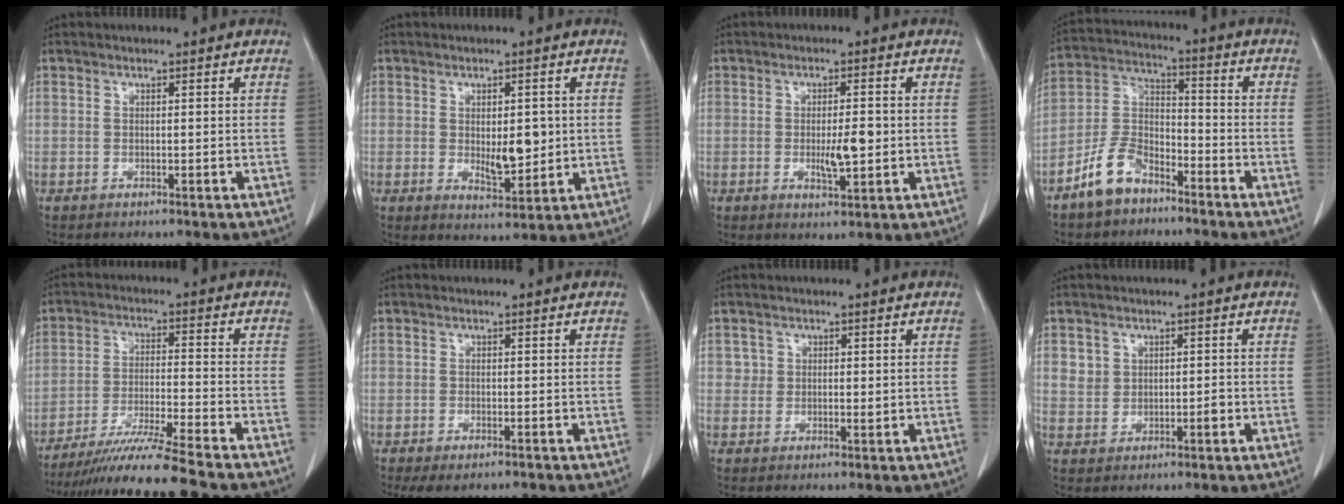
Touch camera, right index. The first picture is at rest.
{"total": 5.6, "force": [0.1, 2.4, 5.1], "torque": [-0.073, -0.010, 0.009]}
{"total": 4.7, "force": [-0.5, 1.2, 4.5], "torque": [-0.075, -0.004, -0.004]}
{"total": 9.0, "force": [-6.4, 4.4, 4.5], "torque": [-0.106, 0.006, -0.132]}
{"total": 12.9, "force": [-11.1, -2.0, 6.2], "torque": [-0.101, -0.030, -0.190]}
{"total": 3.1, "force": [-2.1, 1.2, 1.9], "torque": [-0.037, -0.009, -0.029]}
{"total": 2.1, "force": [0.6, 1.9, 0.7], "torque": [-0.004, -0.002, 0.006]}
{"total": 3.4, "force": [0.5, 2.9, 1.7], "torque": [-0.022, 0.008, 0.013]}